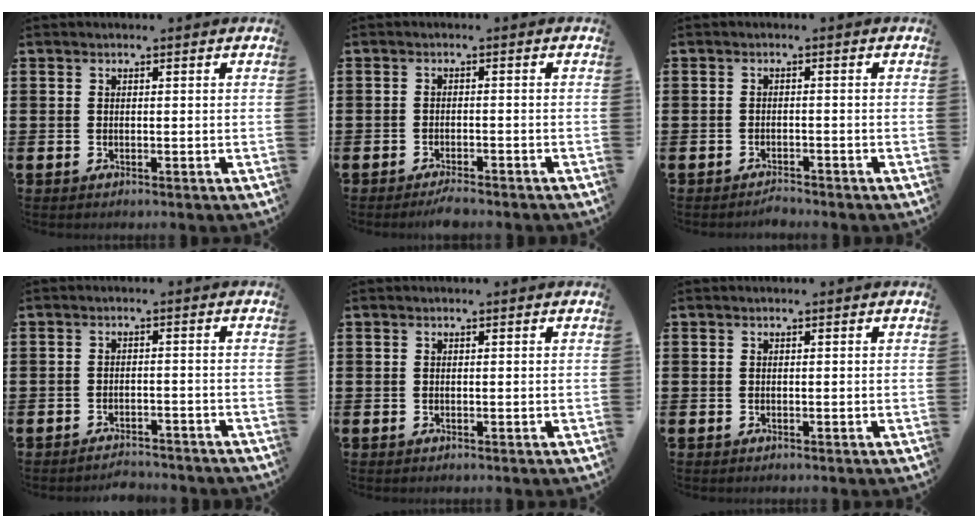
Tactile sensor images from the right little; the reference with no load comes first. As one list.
[{"total": 1.8, "force": [-1.7, 0.0, 0.6], "torque": [-0.012, 0.004, -0.033]}, {"total": 1.2, "force": [-1.2, 0.1, 0.0], "torque": [-0.005, 0.001, -0.025]}, {"total": 2.1, "force": [-2.1, 0.0, 0.0], "torque": [-0.006, 0.004, -0.046]}, {"total": 0.0}, {"total": 0.0}]